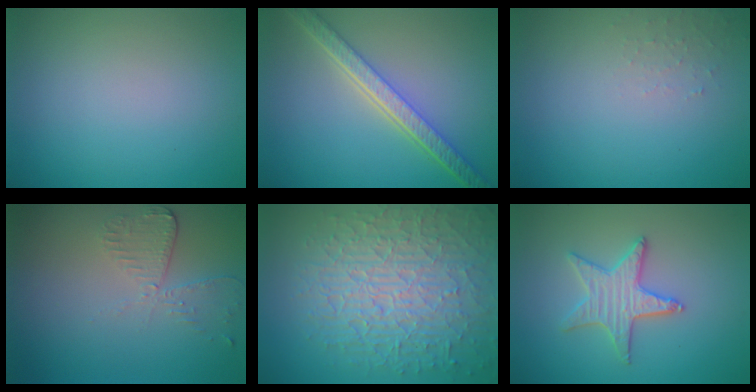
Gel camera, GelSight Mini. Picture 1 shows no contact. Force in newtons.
{"total": 5.7, "press": 4.3, "slide": 3.7}
{"total": 1.1, "press": 1.0, "slide": 0.2}
{"total": 2.6, "press": 2.3, "slide": 1.2}
{"total": 10.1, "press": 6.6, "slide": 7.6}
{"total": 3.2, "press": 3.2, "slide": 0.5}